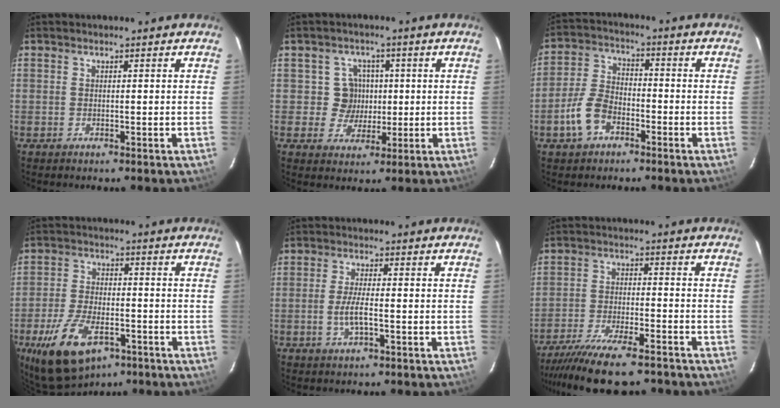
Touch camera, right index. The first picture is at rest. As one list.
[{"total": 5.4, "force": [0.3, 5.4, 0.4], "torque": [-0.005, 0.012, 0.007]}, {"total": 8.1, "force": [-4.0, 5.0, 5.0], "torque": [-0.112, 0.015, -0.077]}, {"total": 13.3, "force": [-7.3, 6.6, 9.0], "torque": [-0.191, -0.018, -0.125]}, {"total": 4.3, "force": [-1.3, 0.9, 4.0], "torque": [-0.082, -0.004, -0.023]}, {"total": 14.6, "force": [-12.4, 2.9, 7.1], "torque": [-0.155, -0.026, -0.204]}]